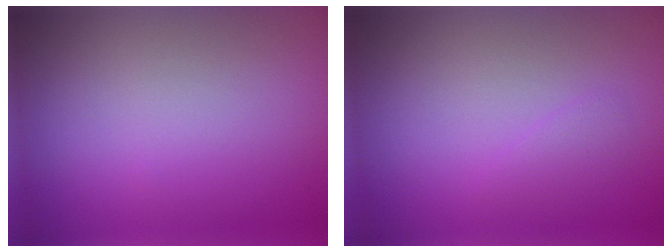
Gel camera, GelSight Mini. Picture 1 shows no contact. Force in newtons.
{"total": 0.9, "press": 0.9, "slide": 0.1}